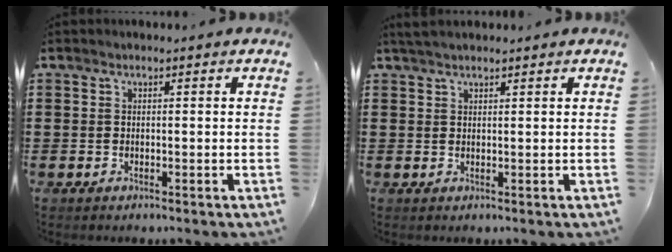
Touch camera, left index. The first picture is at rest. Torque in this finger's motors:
{"motor_torque": [0.11, 0.11, 0.12, 0.01]}